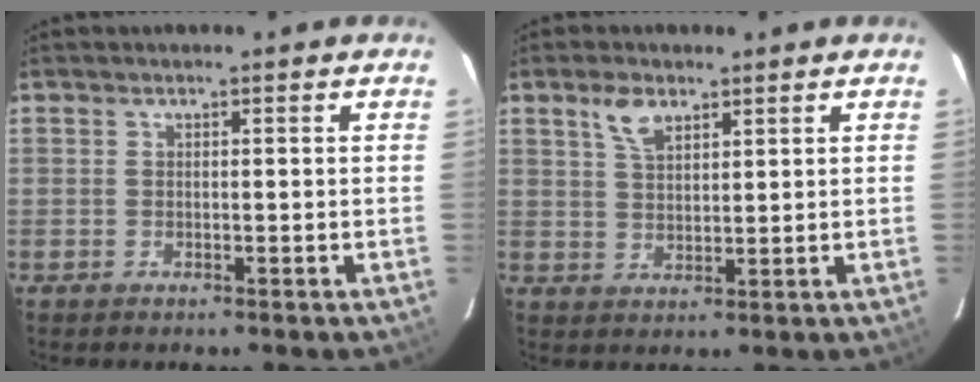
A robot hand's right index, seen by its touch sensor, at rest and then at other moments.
{"total": 4.8, "force": [3.0, 2.4, 2.9], "torque": [-0.053, 0.009, 0.058]}